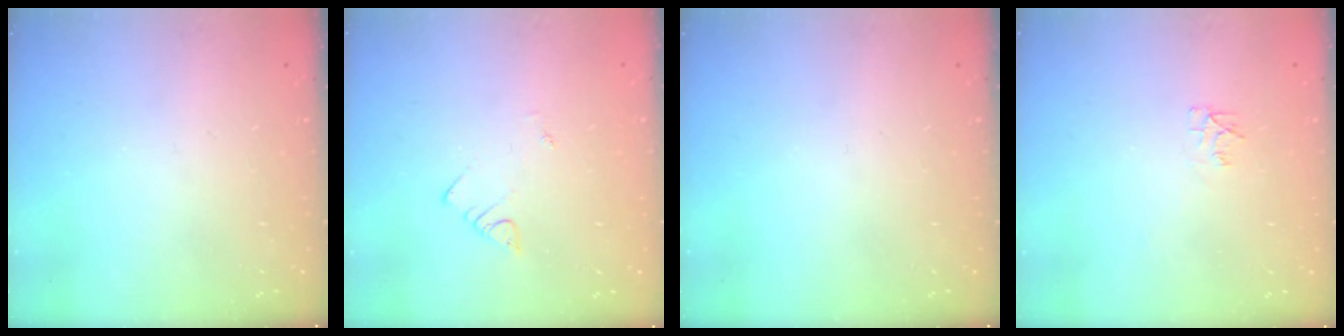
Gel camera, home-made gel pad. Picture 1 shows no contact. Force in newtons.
{"total": 1.9, "press": 1.9, "slide": 0.2}
{"total": 0.0}
{"total": 5.0, "press": 5.0, "slide": 0.5}